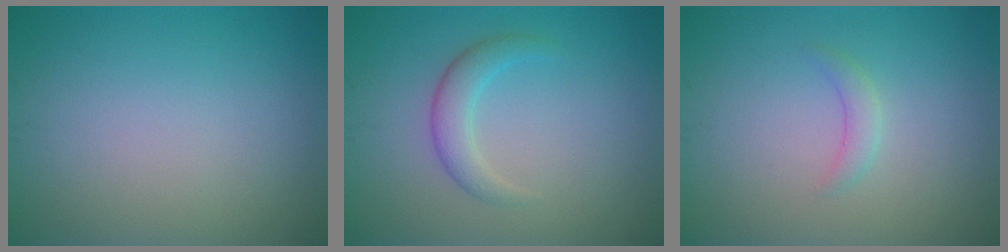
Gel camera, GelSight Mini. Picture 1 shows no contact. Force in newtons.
{"total": 2.4, "press": 2.4, "slide": 0.1}
{"total": 1.2, "press": 1.2, "slide": 0.2}